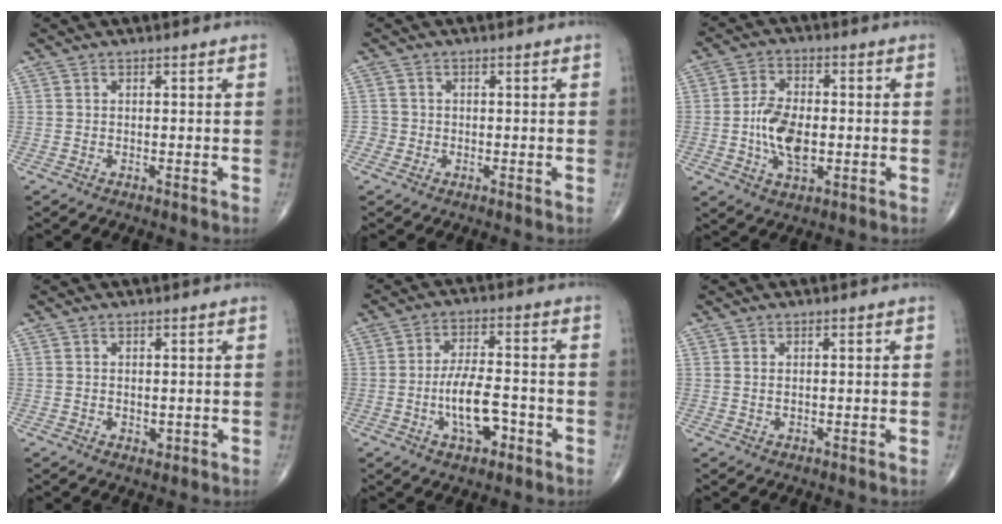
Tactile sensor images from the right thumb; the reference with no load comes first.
{"total": 1.7, "force": [-0.6, 1.6, -0.2], "torque": [0.015, 0.008, -0.018]}
{"total": 9.6, "force": [-1.2, 5.3, 7.9], "torque": [-0.140, 0.006, -0.024]}
{"total": 1.3, "force": [-0.1, 0.9, 0.9], "torque": [-0.012, -0.003, 0.003]}
{"total": 9.0, "force": [-3.0, 3.9, 7.5], "torque": [-0.133, 0.023, -0.052]}
{"total": 0.6, "force": [0.2, 0.3, 0.5], "torque": [-0.013, 0.000, 0.006]}